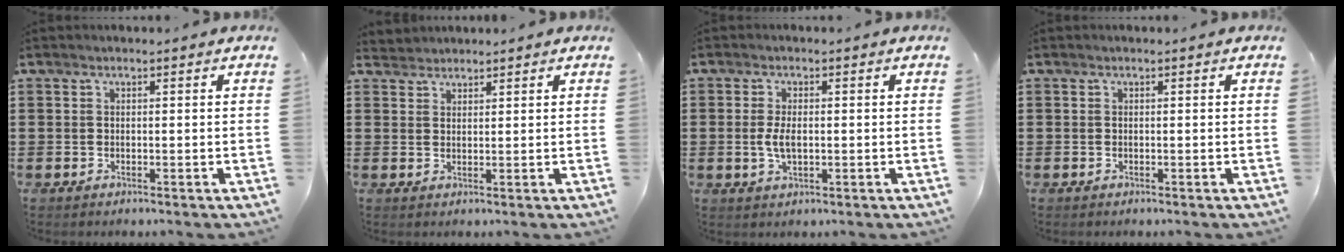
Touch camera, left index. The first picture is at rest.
{"total": 1.7, "force": [1.6, 0.5, -0.3], "torque": [0.000, 0.004, 0.034]}
{"total": 3.6, "force": [-0.2, 1.7, 3.2], "torque": [-0.077, -0.002, -0.008]}
{"total": 0.0}